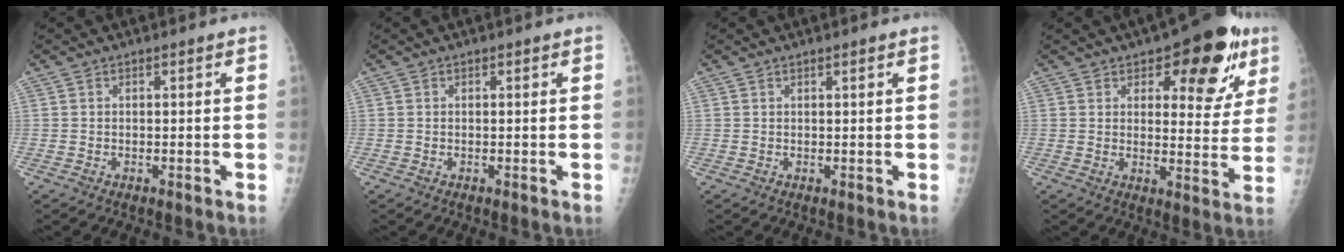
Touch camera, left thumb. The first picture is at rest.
{"total": 0.0}
{"total": 0.6, "force": [0.4, 0.0, 0.4], "torque": [-0.009, -0.001, 0.008]}
{"total": 15.3, "force": [7.9, 7.1, 11.1], "torque": [-0.086, -0.026, 0.101]}